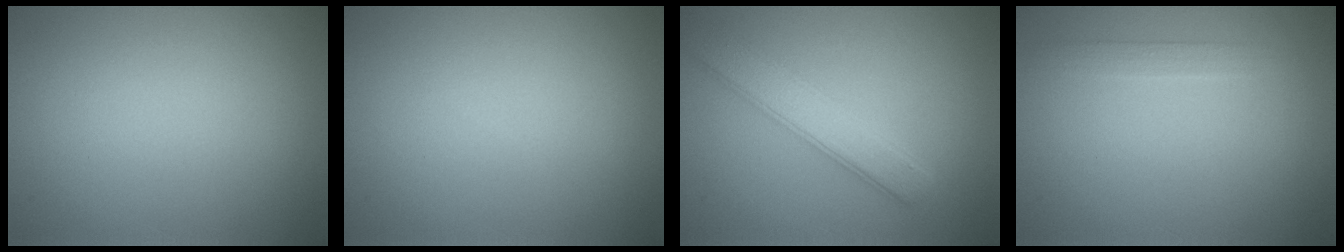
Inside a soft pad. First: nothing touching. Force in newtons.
{"total": 0.0}
{"total": 3.7, "press": 3.7, "slide": 0.1}
{"total": 1.1, "press": 1.1, "slide": 0.1}